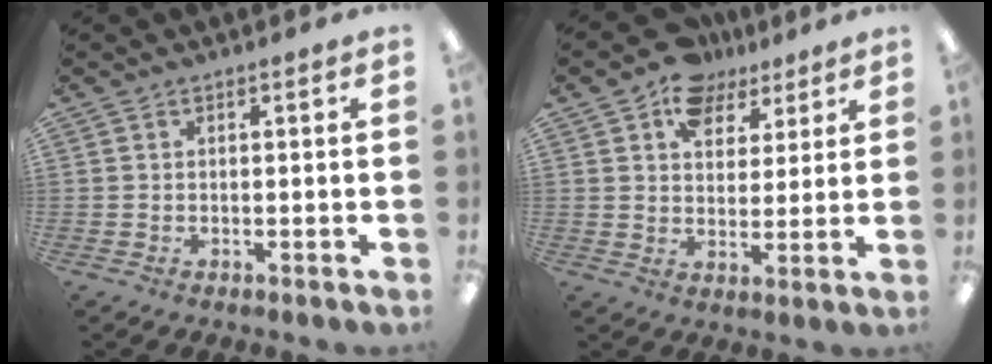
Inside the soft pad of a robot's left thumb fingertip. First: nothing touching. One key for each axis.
{"total": 10.7, "fx": 7.2, "fy": 7.0, "fz": 3.7, "tx": -0.050, "ty": -0.040, "tz": 0.130}